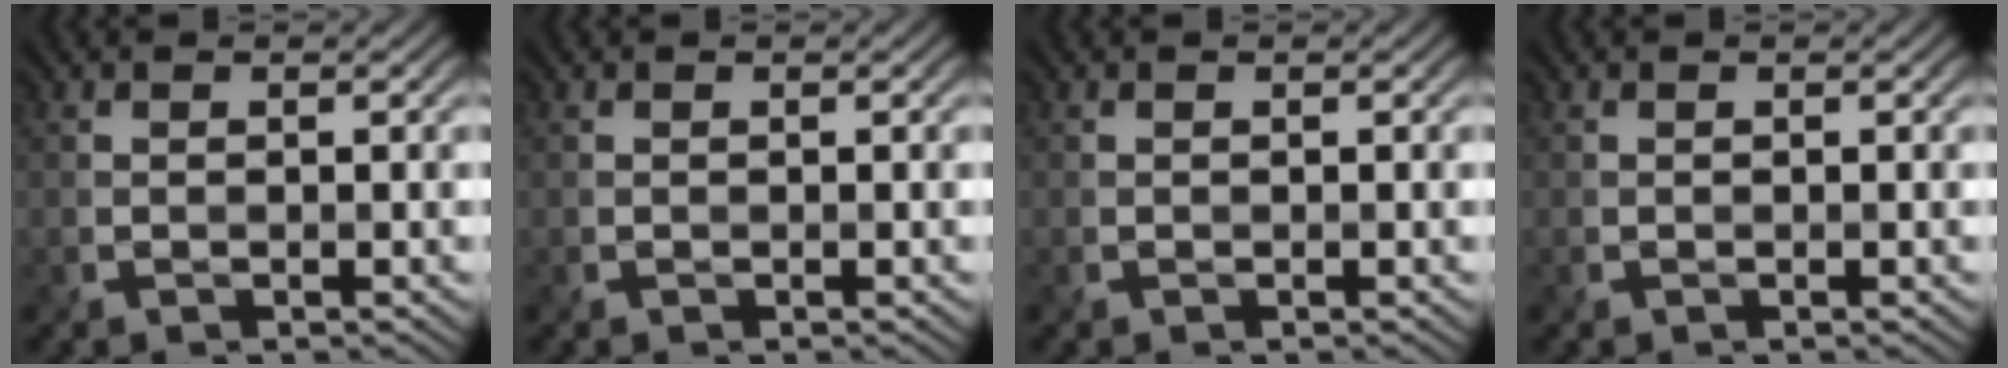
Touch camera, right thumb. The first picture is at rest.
{"total": 0.0}
{"total": 0.0}
{"total": 0.0}